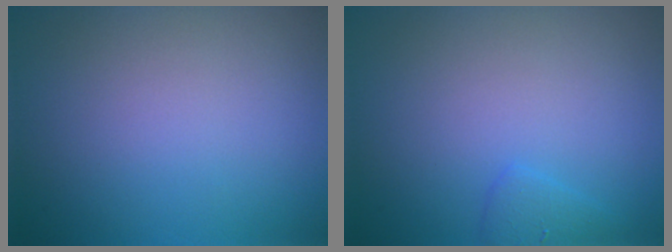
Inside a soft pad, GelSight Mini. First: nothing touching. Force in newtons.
{"total": 1.2, "press": 1.2, "slide": 0.1}